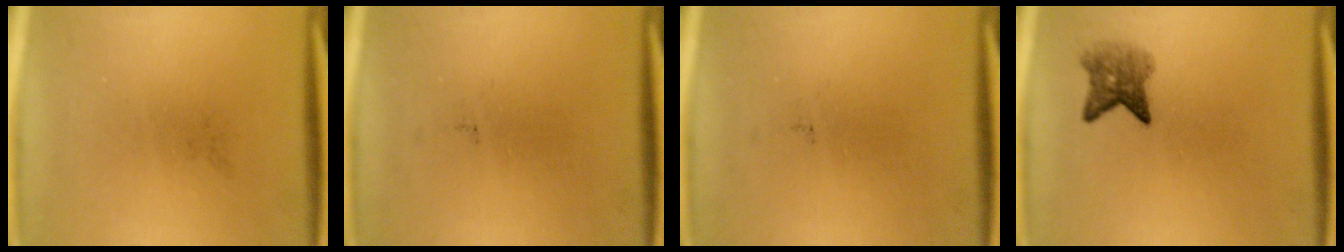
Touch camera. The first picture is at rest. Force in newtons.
{"total": 0.0}
{"total": 0.0}
{"total": 3.8}